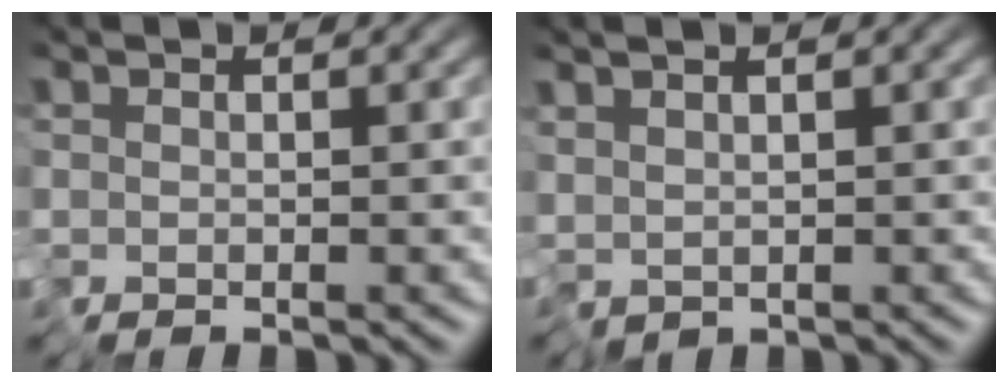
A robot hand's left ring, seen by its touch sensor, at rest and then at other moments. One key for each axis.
{"total": 1.2, "fx": 1.0, "fy": 0.2, "fz": 0.7, "tx": -0.024, "ty": 0.000, "tz": 0.022}